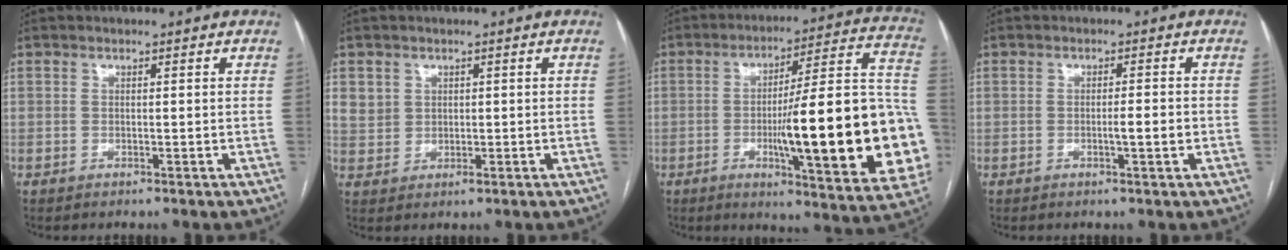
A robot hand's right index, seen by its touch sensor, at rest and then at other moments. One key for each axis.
{"total": 3.3, "fx": 1.3, "fy": 2.9, "fz": 0.6, "tx": -0.011, "ty": 0.002, "tz": 0.029}
{"total": 27.1, "fx": -5.3, "fy": 3.4, "fz": 26.4, "tx": -0.287, "ty": 0.010, "tz": -0.071}
{"total": 2.3, "fx": -0.6, "fy": 0.0, "fz": 2.2, "tx": -0.036, "ty": -0.002, "tz": -0.011}